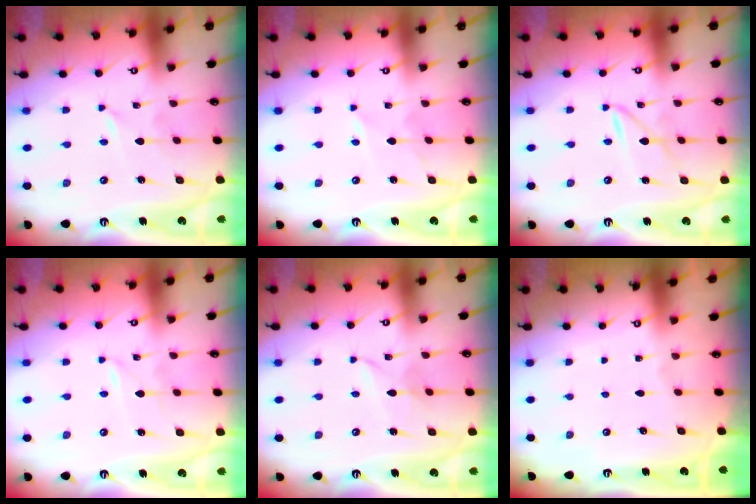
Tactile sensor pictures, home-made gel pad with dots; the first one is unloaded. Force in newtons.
{"total": 2.8, "press": 2.8, "slide": 0.3}
{"total": 3.0, "press": 3.0, "slide": 0.3}
{"total": 0.9, "press": 0.9, "slide": 0.1}
{"total": 2.3, "press": 2.3, "slide": 0.3}
{"total": 0.0}